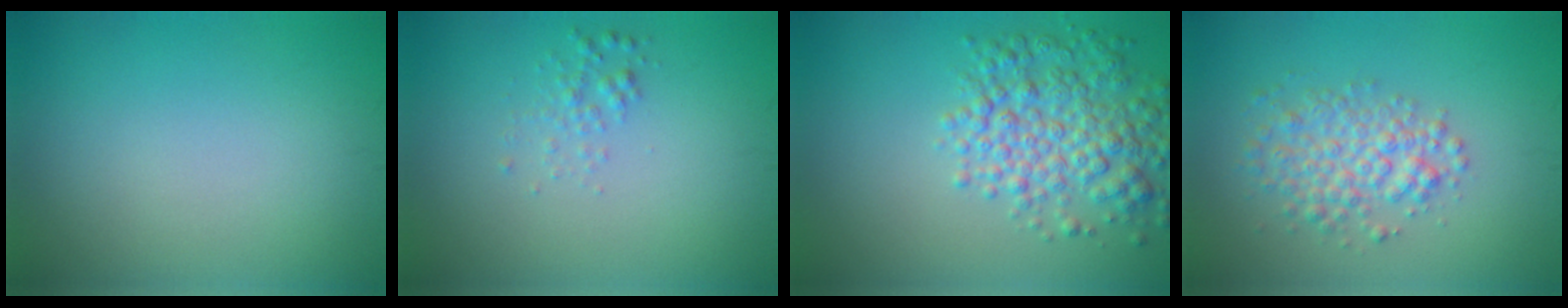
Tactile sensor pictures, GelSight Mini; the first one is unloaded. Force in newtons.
{"total": 1.2, "press": 1.2, "slide": 0.0}
{"total": 5.6, "press": 5.6, "slide": 0.2}
{"total": 3.7, "press": 3.7, "slide": 0.1}